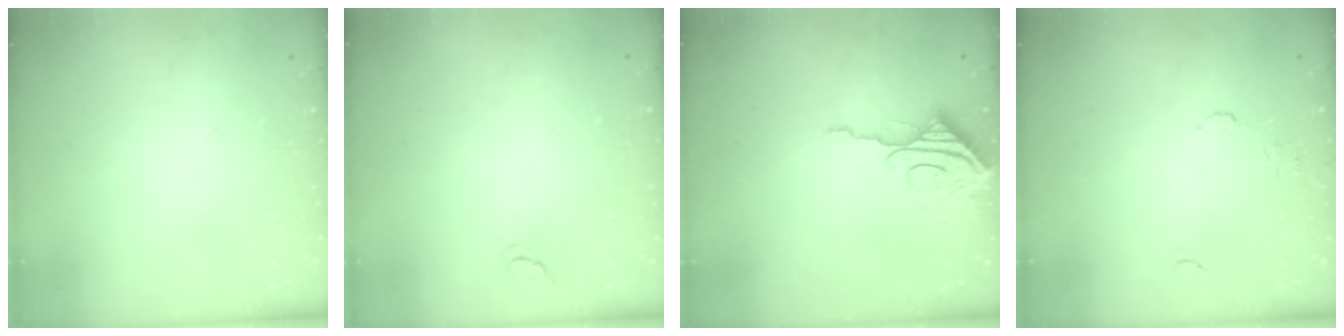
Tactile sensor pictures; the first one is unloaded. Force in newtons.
{"total": 3.7, "press": 3.7, "slide": 0.3}
{"total": 11.0, "press": 11.0, "slide": 1.2}
{"total": 6.4, "press": 6.4, "slide": 0.6}